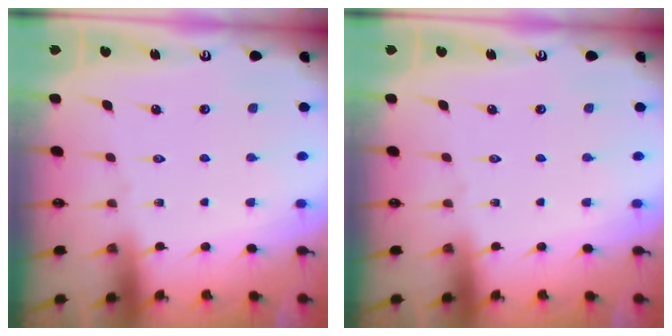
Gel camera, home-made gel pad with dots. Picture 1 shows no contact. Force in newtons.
{"total": 0.0}